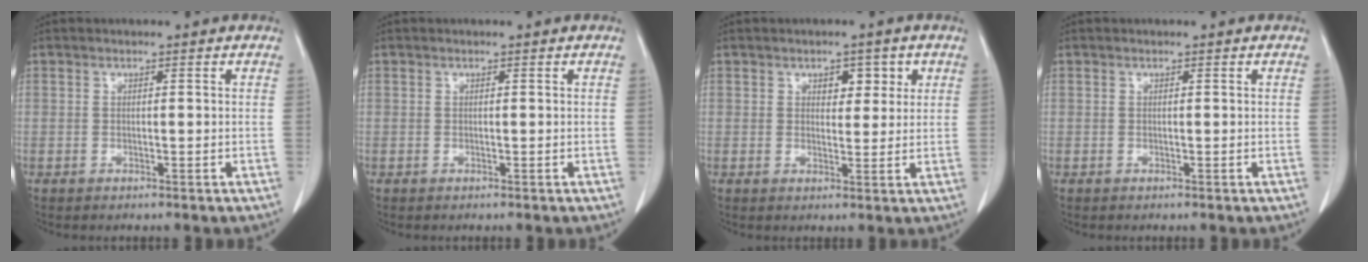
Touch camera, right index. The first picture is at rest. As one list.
[{"total": 0.0}, {"total": 3.5, "force": [1.5, 2.1, 2.3], "torque": [-0.024, 0.005, 0.020]}, {"total": 0.0}]